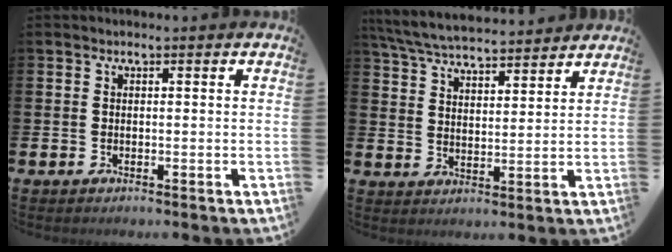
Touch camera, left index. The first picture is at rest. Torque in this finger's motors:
{"motor_torque": [0.92, -1.22, 0.78, 0.21]}